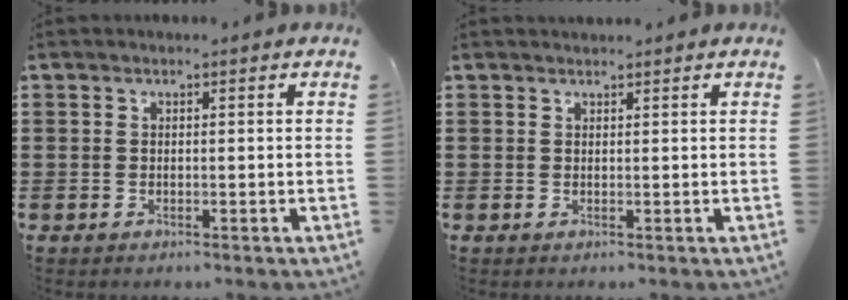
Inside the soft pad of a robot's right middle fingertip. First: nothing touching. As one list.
[{"total": 0.7, "force": [0.7, 0.0, 0.0], "torque": [-0.002, 0.000, 0.015]}]